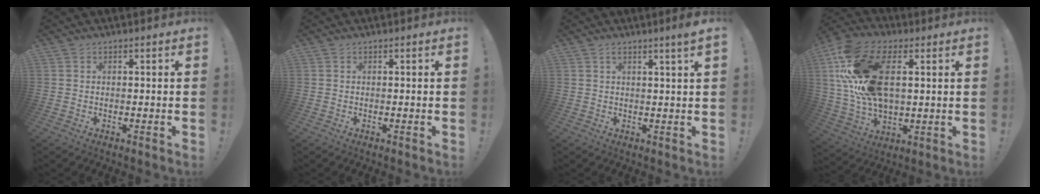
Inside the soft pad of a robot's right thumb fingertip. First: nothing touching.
{"total": 0.0}
{"total": 3.0, "force": [1.6, -0.5, 2.5], "torque": [-0.041, -0.010, 0.024]}
{"total": 22.8, "force": [6.1, 13.6, 17.2], "torque": [-0.342, -0.012, 0.110]}